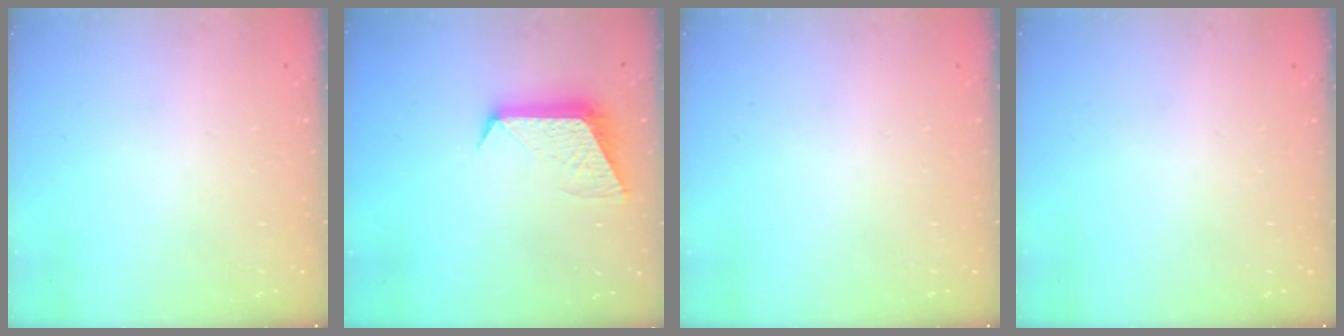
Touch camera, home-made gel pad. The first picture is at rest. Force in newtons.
{"total": 10.0, "press": 10.0, "slide": 0.1}
{"total": 0.0}
{"total": 0.0}